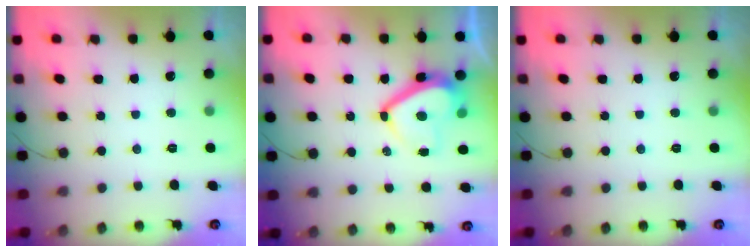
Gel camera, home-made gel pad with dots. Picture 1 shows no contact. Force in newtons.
{"total": 10.3, "press": 10.2, "slide": 1.4}
{"total": 0.0}